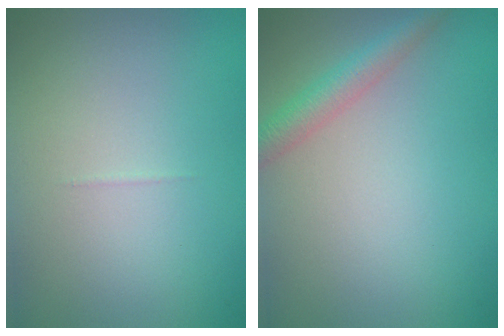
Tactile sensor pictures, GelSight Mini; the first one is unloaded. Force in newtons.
{"total": 2.7, "press": 2.7, "slide": 0.1}